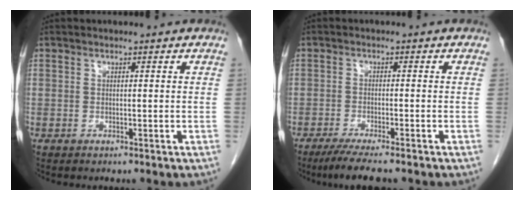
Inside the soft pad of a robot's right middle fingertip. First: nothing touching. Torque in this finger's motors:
{"motor_torque": [0.11, -0.09, 0.06, 0.03]}